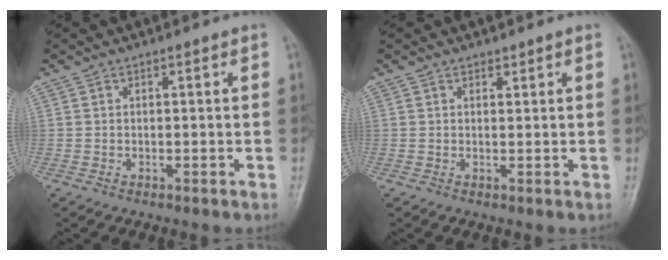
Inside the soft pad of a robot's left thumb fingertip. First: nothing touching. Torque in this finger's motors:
{"motor_torque": [-0.10, -0.07, -0.20, -0.04, 0.00]}